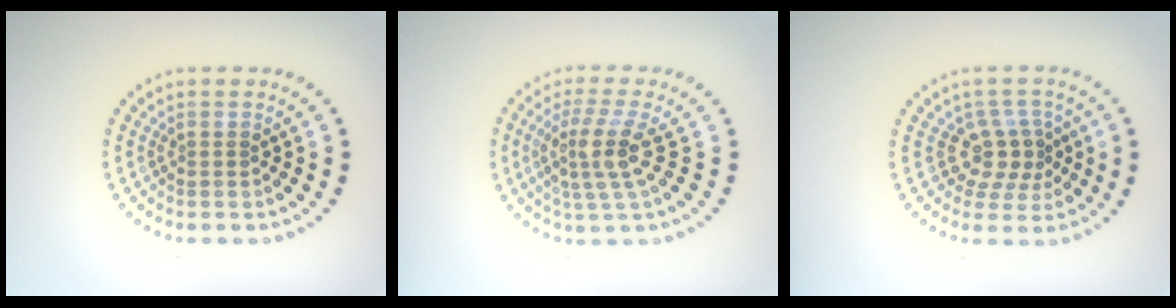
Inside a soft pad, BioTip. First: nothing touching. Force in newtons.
{"total": 3.9, "press": 2.8, "slide": 2.6}
{"total": 3.0, "press": 2.3, "slide": 1.9}